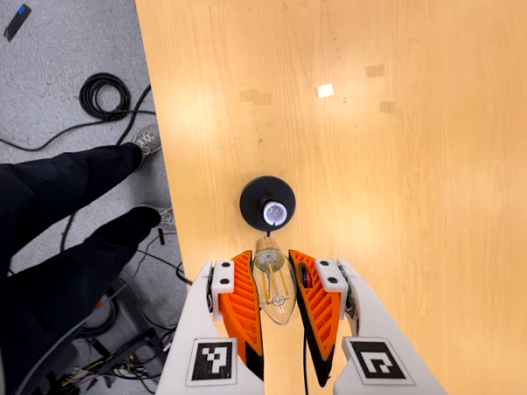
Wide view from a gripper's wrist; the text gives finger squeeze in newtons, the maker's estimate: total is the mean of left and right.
{"total": 20.5, "left": 22.9, "right": 18.1}